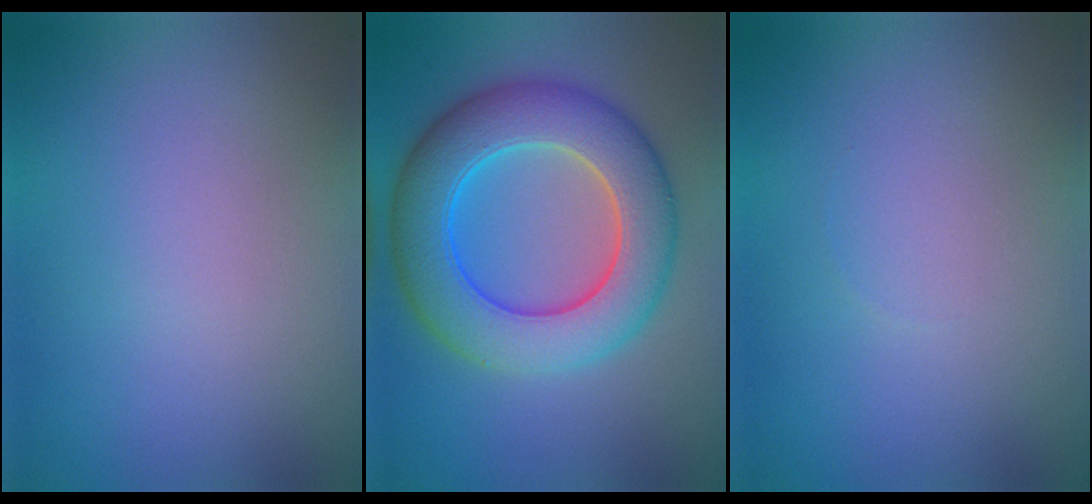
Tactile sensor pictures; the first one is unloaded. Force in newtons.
{"total": 9.4, "press": 9.4, "slide": 0.4}
{"total": 0.0}